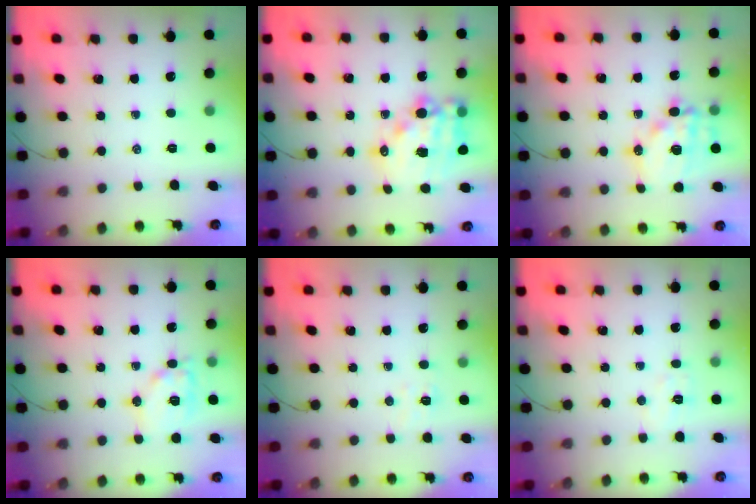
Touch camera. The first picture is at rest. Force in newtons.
{"total": 15.4, "press": 15.0, "slide": 3.2}
{"total": 15.1, "press": 14.7, "slide": 3.3}
{"total": 12.4, "press": 12.3, "slide": 1.2}
{"total": 5.1, "press": 5.0, "slide": 0.8}
{"total": 5.1, "press": 5.0, "slide": 1.1}